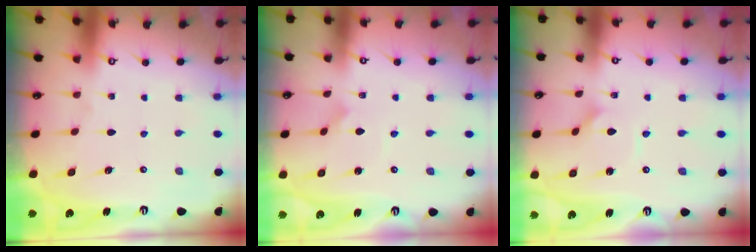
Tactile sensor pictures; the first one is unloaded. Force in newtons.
{"total": 2.5, "press": 2.5, "slide": 0.2}
{"total": 2.3, "press": 2.3, "slide": 0.1}